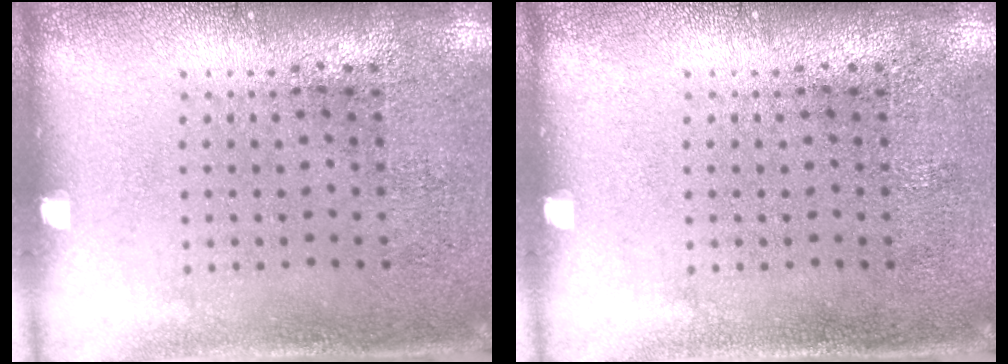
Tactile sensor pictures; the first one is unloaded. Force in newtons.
{"total": 0.0}